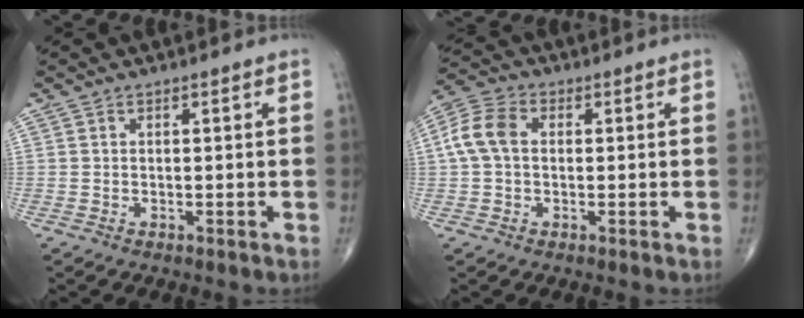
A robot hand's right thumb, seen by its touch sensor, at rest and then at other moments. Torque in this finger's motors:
{"motor_torque": [-0.36, 0.52, 0.19, -0.03, 0.09]}